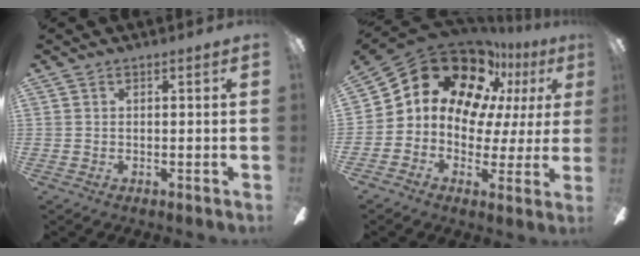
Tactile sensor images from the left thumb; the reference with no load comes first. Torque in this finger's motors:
{"motor_torque": [1.40, 3.61, 0.20, 0.03, 0.10]}